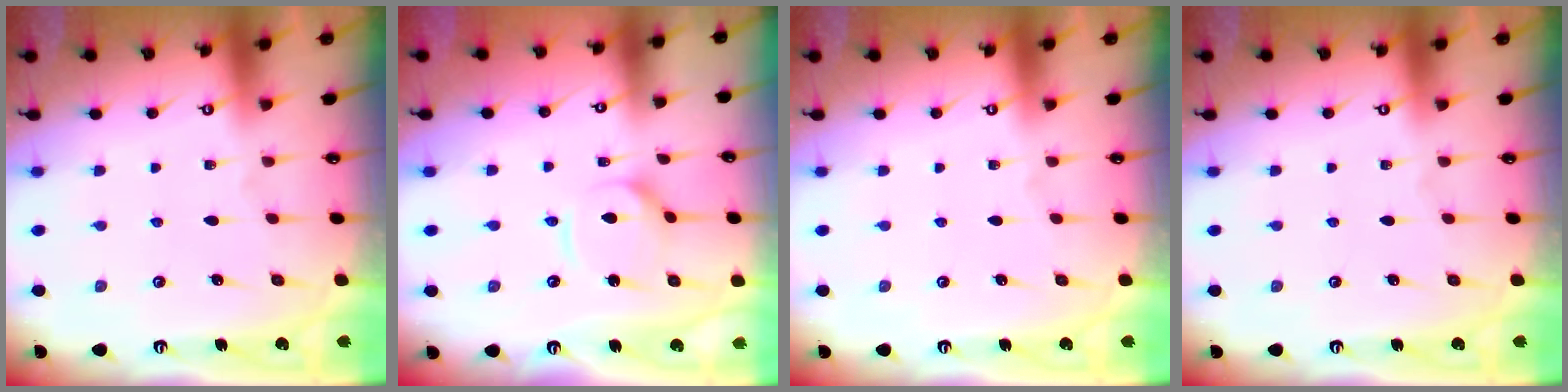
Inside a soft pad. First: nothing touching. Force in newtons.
{"total": 4.8, "press": 4.8, "slide": 0.3}
{"total": 0.0}
{"total": 0.0}